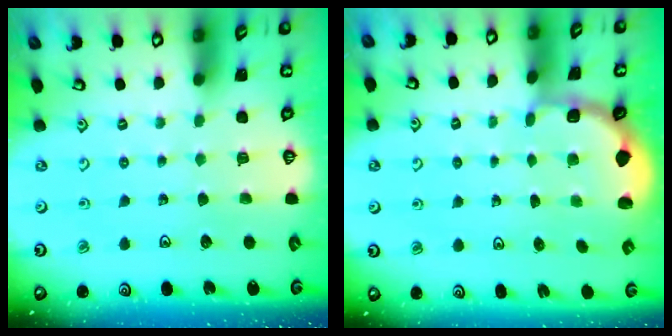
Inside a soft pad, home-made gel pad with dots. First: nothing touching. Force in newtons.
{"total": 1.9, "press": 1.8, "slide": 0.7}